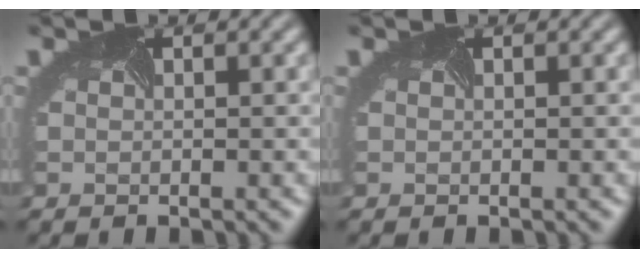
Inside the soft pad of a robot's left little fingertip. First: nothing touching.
{"total": 0.0}